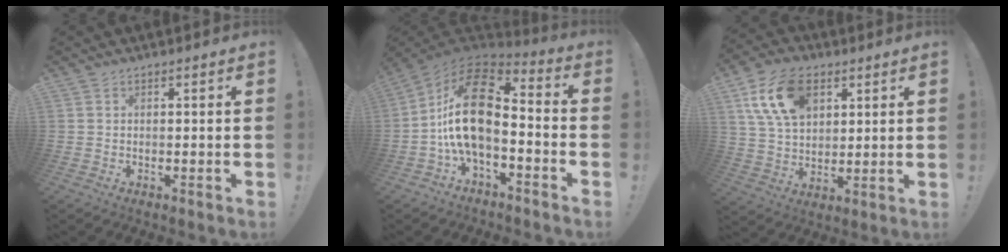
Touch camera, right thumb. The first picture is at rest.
{"total": 18.0, "force": [-0.9, 9.6, 15.1], "torque": [-0.301, 0.008, -0.015]}
{"total": 16.6, "force": [7.2, 10.8, 10.4], "torque": [-0.184, -0.010, 0.139]}